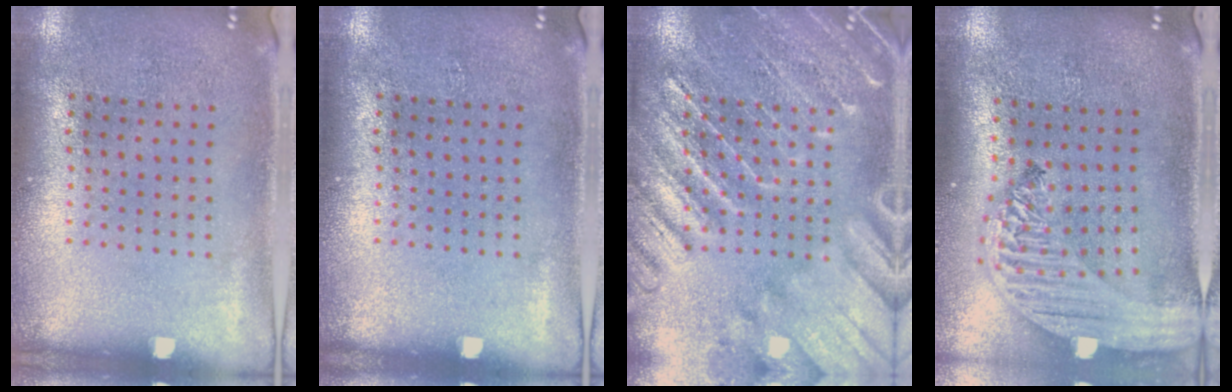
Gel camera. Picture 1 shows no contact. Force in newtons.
{"total": 0.0}
{"total": 4.9, "press": 4.9, "slide": 0.7}
{"total": 2.7, "press": 2.2, "slide": 1.5}